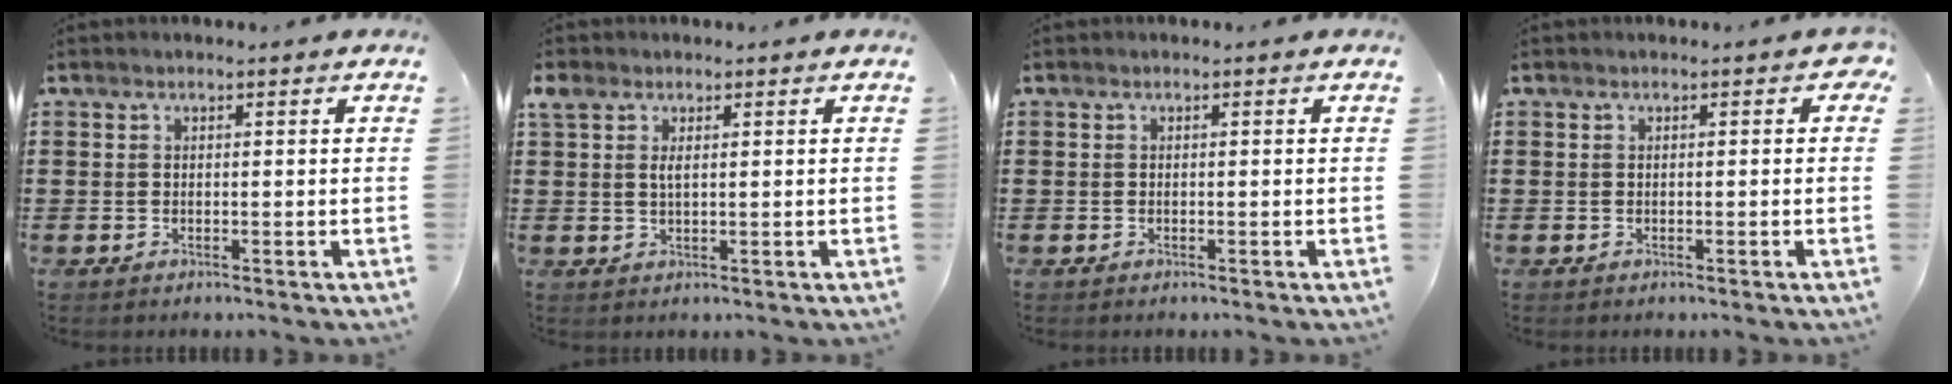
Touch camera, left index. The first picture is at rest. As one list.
[{"total": 1.9, "force": [0.8, 0.8, 1.5], "torque": [-0.031, 0.004, 0.014]}, {"total": 0.0}, {"total": 0.6, "force": [-0.1, 0.4, 0.4], "torque": [-0.001, 0.000, -0.004]}]